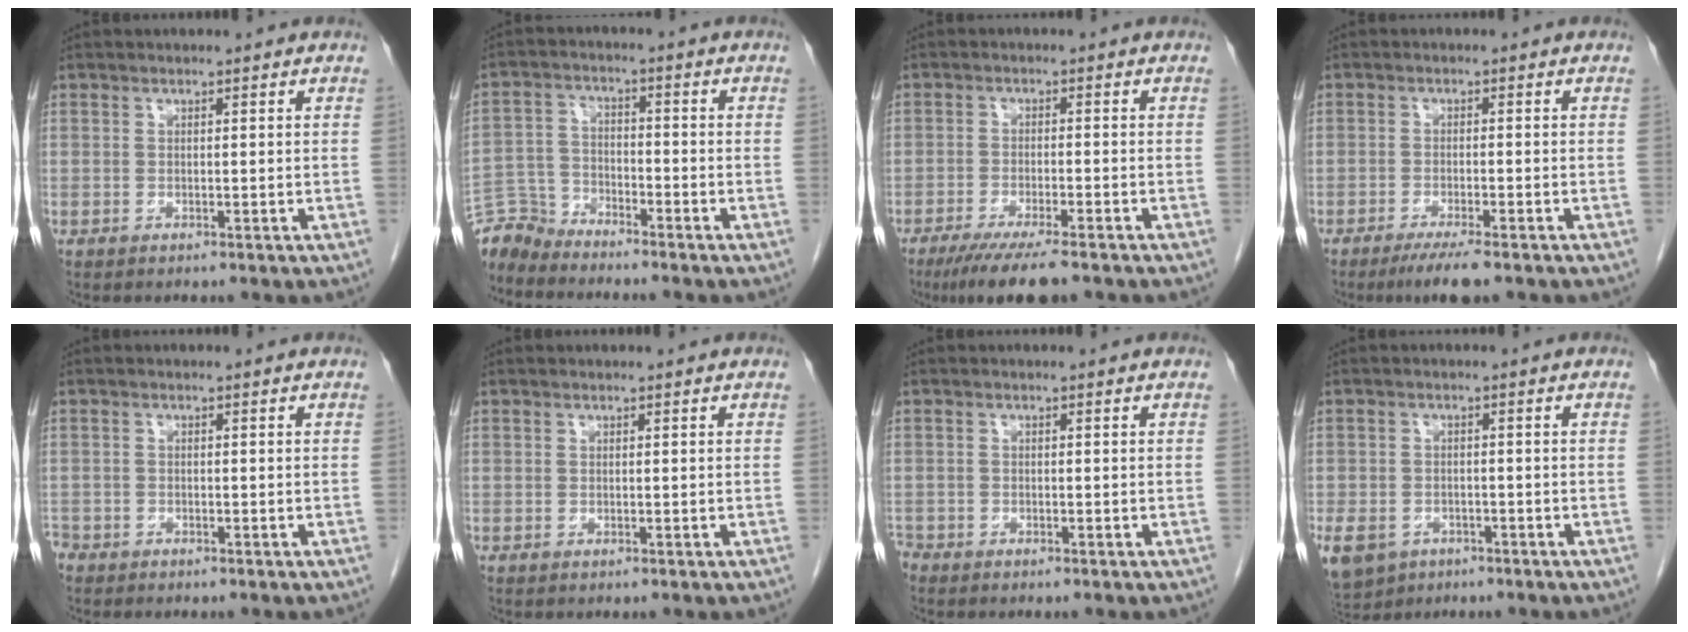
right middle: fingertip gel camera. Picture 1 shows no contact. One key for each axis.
{"total": 5.7, "fx": -5.6, "fy": 0.6, "fz": -0.9, "tx": 0.010, "ty": 0.002, "tz": -0.112}
{"total": 8.8, "fx": -6.6, "fy": 0.9, "fz": 5.7, "tx": -0.087, "ty": -0.019, "tz": -0.104}
{"total": 5.0, "fx": -3.6, "fy": 0.4, "fz": 3.4, "tx": -0.055, "ty": -0.011, "tz": -0.058}
{"total": 2.5, "fx": -2.1, "fy": 1.4, "fz": 0.3, "tx": -0.013, "ty": 0.000, "tz": -0.041}
{"total": 0.0}
{"total": 1.6, "fx": -1.4, "fy": 0.6, "fz": 0.1, "tx": -0.007, "ty": -0.002, "tz": -0.026}
{"total": 15.8, "fx": -7.9, "fy": 12.2, "fz": 6.3, "tx": -0.206, "ty": -0.016, "tz": -0.111}